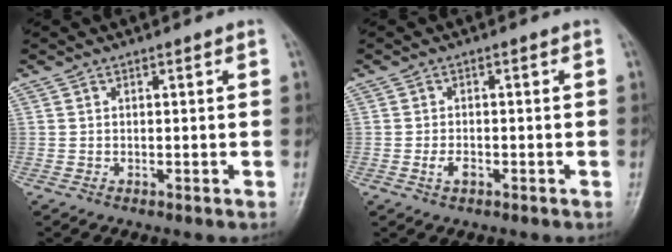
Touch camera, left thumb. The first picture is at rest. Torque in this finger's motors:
{"motor_torque": [0.02, 0.08, 0.32, -0.02, 0.00]}